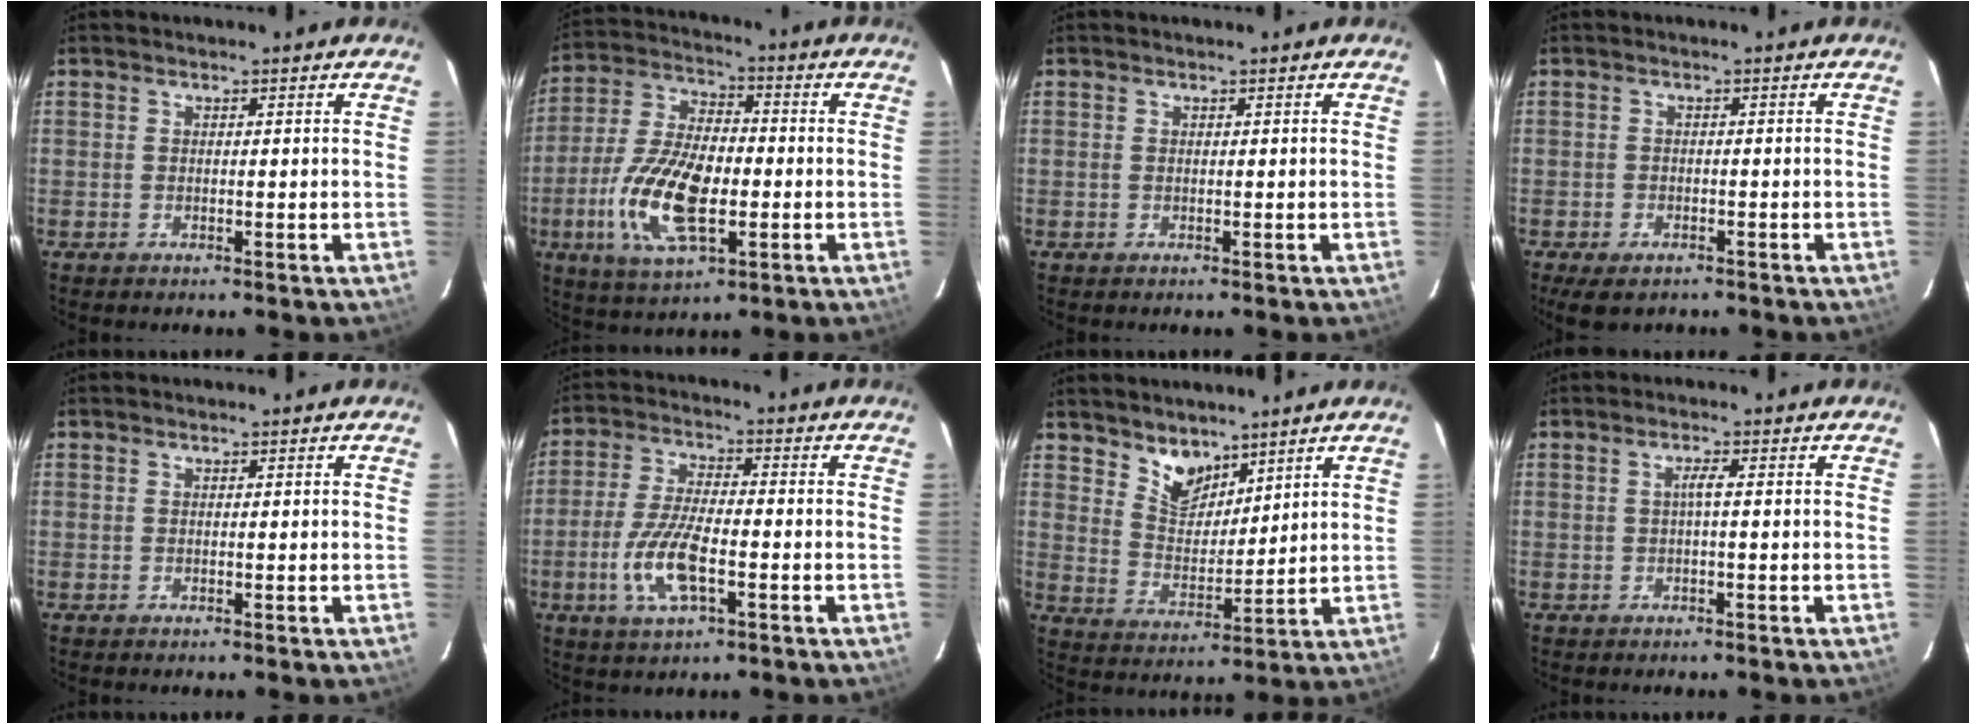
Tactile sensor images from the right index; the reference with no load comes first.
{"total": 16.2, "force": [-4.1, 7.2, 13.9], "torque": [-0.293, -0.006, -0.075]}
{"total": 0.0}
{"total": 5.0, "force": [-3.6, 2.5, 2.6], "torque": [-0.059, -0.017, -0.055]}
{"total": 0.0}
{"total": 10.4, "force": [-3.5, 3.5, 9.2], "torque": [-0.196, -0.005, -0.068]}
{"total": 7.2, "force": [5.5, 3.8, 2.6], "torque": [-0.036, 0.000, 0.109]}
{"total": 1.4, "force": [-0.1, -0.1, 1.4], "torque": [-0.025, 0.004, -0.003]}